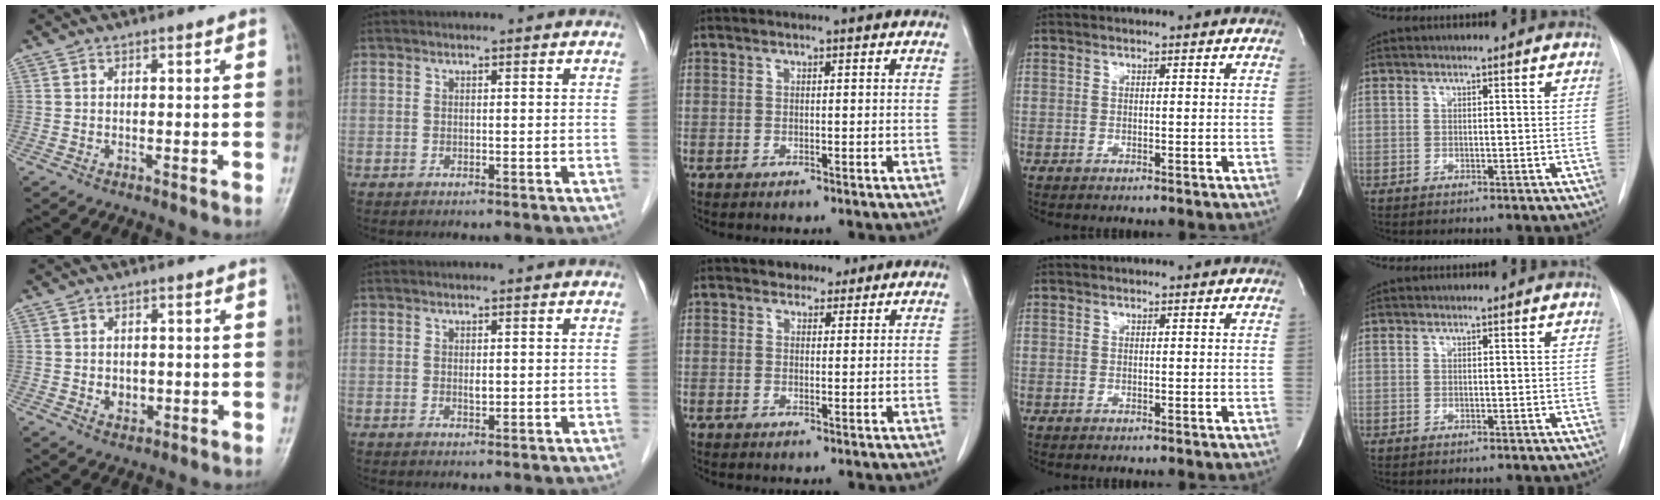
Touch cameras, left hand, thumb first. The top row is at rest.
{"thumb": {"total": 2.7, "force": [-0.1, 2.1, 1.6], "torque": [-0.016, -0.002, 0.006]}, "index": {"total": 0.9, "force": [0.1, 0.4, 0.8], "torque": [-0.014, -0.002, 0.004]}, "middle": {"total": 2.7, "force": [2.0, 1.6, 0.7], "torque": [-0.011, 0.006, 0.029]}}